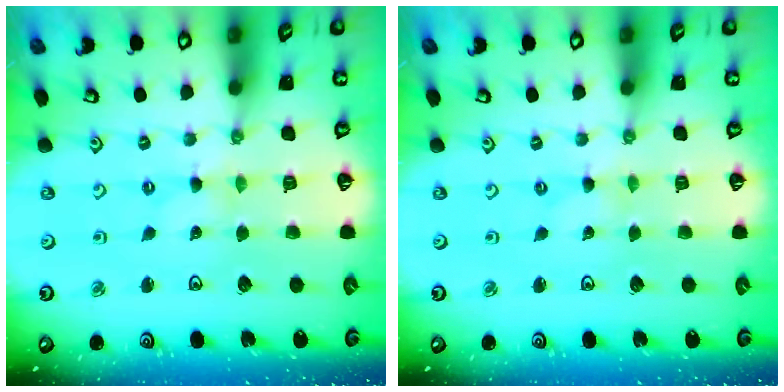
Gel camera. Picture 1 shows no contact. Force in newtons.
{"total": 0.0}